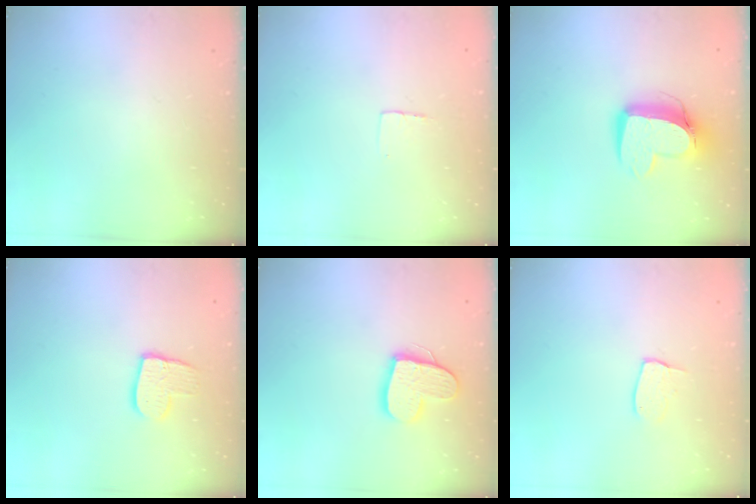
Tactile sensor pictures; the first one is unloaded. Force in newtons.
{"total": 3.0, "press": 3.0, "slide": 0.2}
{"total": 12.5, "press": 12.4, "slide": 1.2}
{"total": 9.8, "press": 9.8, "slide": 0.7}
{"total": 13.7, "press": 13.6, "slide": 1.1}
{"total": 5.2, "press": 5.2, "slide": 0.3}